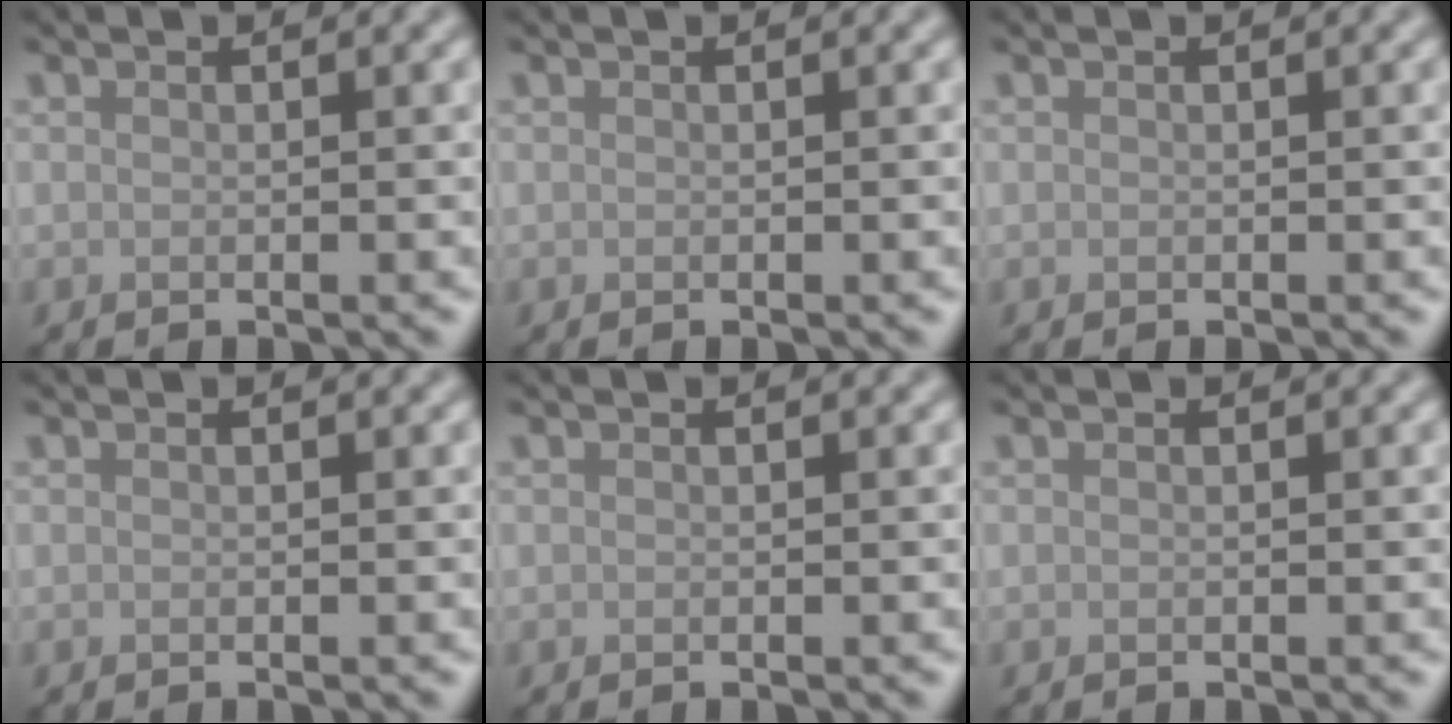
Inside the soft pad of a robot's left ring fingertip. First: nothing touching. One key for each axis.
{"total": 0.0}
{"total": 0.0}
{"total": 0.0}
{"total": 0.0}
{"total": 0.0}